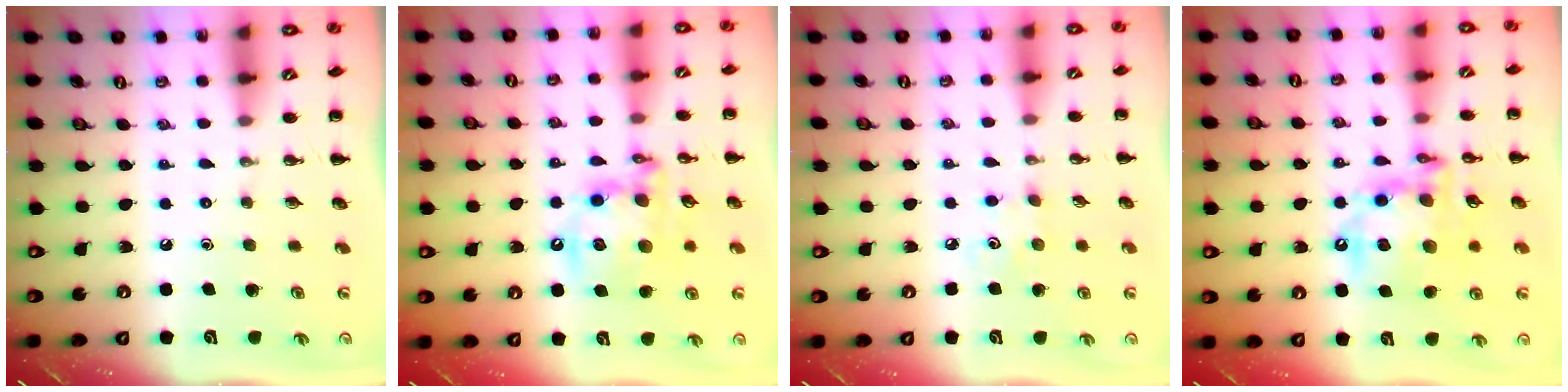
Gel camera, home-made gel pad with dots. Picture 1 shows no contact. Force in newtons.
{"total": 13.7, "press": 13.4, "slide": 3.0}
{"total": 3.4, "press": 3.3, "slide": 0.9}
{"total": 17.3, "press": 16.9, "slide": 3.5}